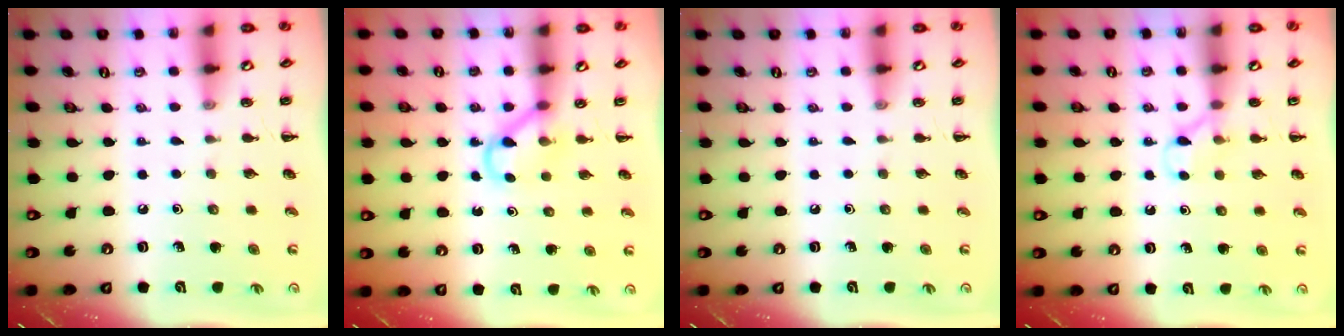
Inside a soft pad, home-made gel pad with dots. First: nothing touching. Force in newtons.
{"total": 2.9, "press": 2.8, "slide": 0.9}
{"total": 0.0}
{"total": 4.2, "press": 3.9, "slide": 1.5}